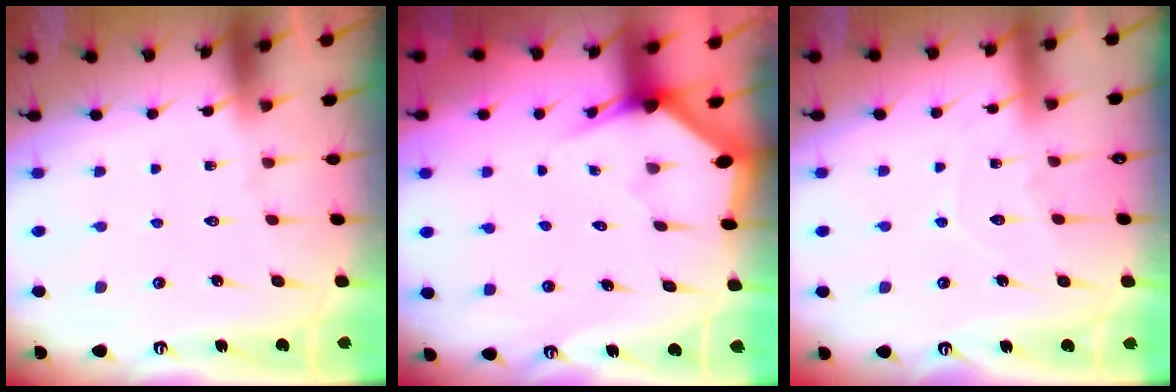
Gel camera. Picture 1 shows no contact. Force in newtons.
{"total": 2.9, "press": 2.9, "slide": 0.1}
{"total": 5.7, "press": 5.7, "slide": 0.6}